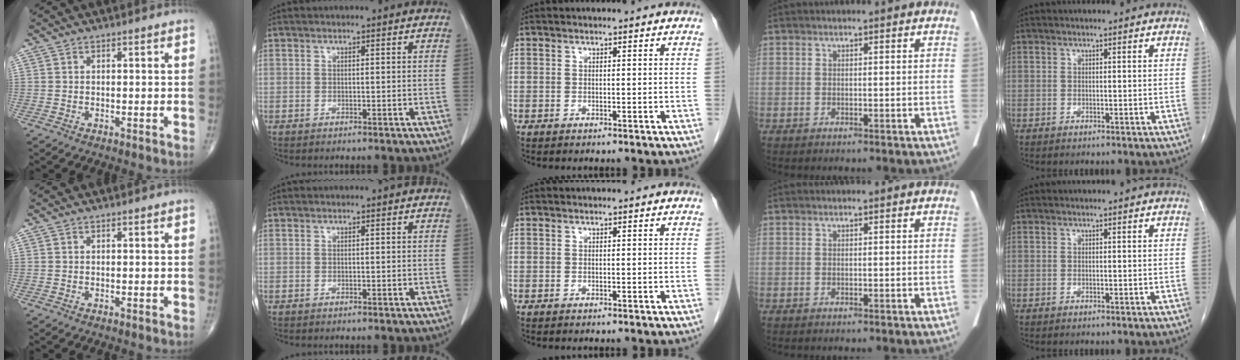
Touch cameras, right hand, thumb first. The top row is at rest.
{}